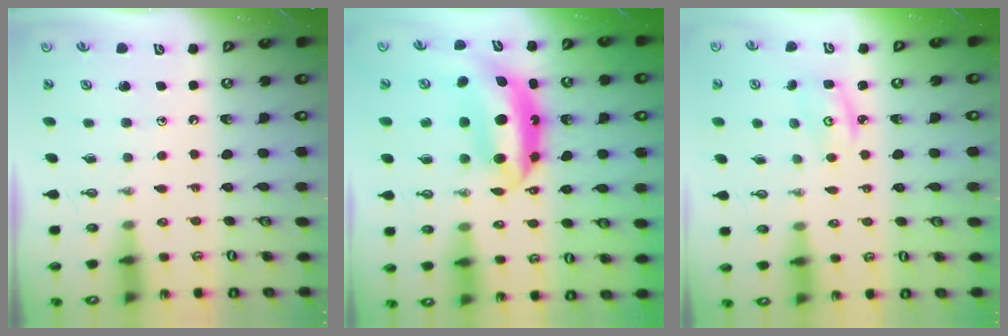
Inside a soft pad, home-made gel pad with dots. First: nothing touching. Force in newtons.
{"total": 9.2, "press": 9.2, "slide": 0.7}
{"total": 2.7, "press": 2.6, "slide": 0.3}